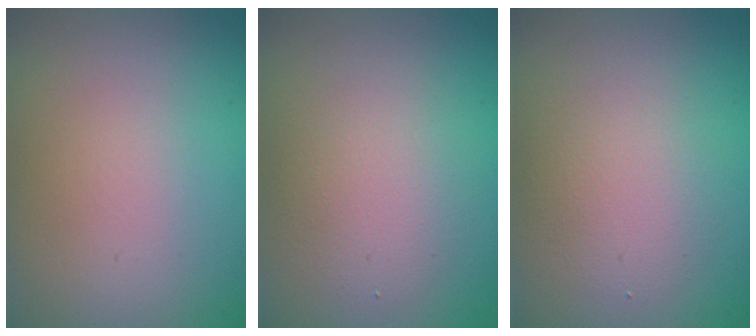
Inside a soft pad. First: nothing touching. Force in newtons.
{"total": 3.3, "press": 3.3, "slide": 0.4}
{"total": 3.2, "press": 3.2, "slide": 0.1}